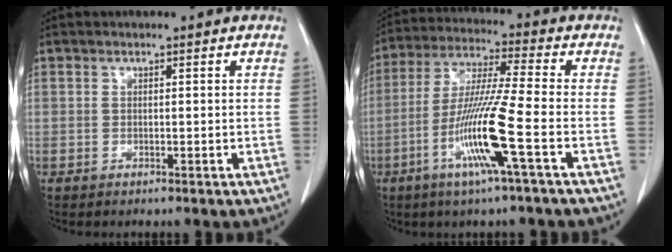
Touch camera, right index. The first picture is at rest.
{"total": 12.7, "force": [-4.6, -1.1, 11.8], "torque": [-0.235, -0.017, -0.094]}